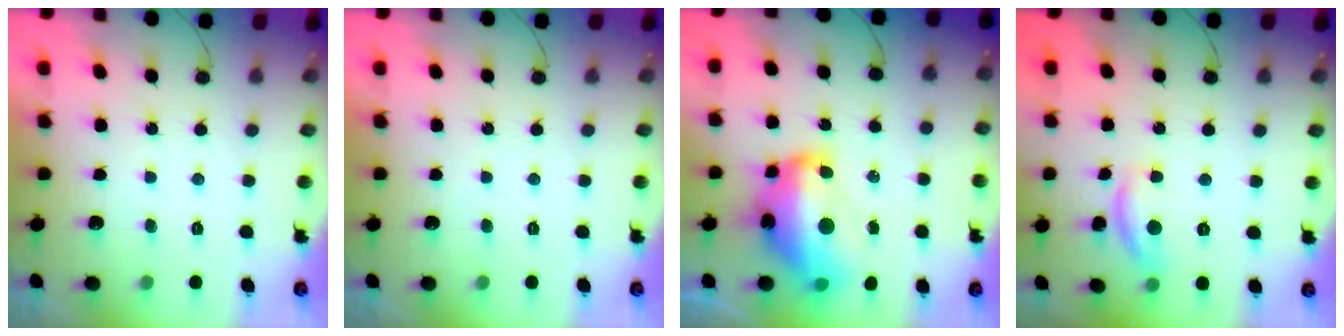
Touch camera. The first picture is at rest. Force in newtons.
{"total": 0.0}
{"total": 19.5, "press": 19.4, "slide": 2.1}
{"total": 9.9, "press": 9.9, "slide": 0.5}